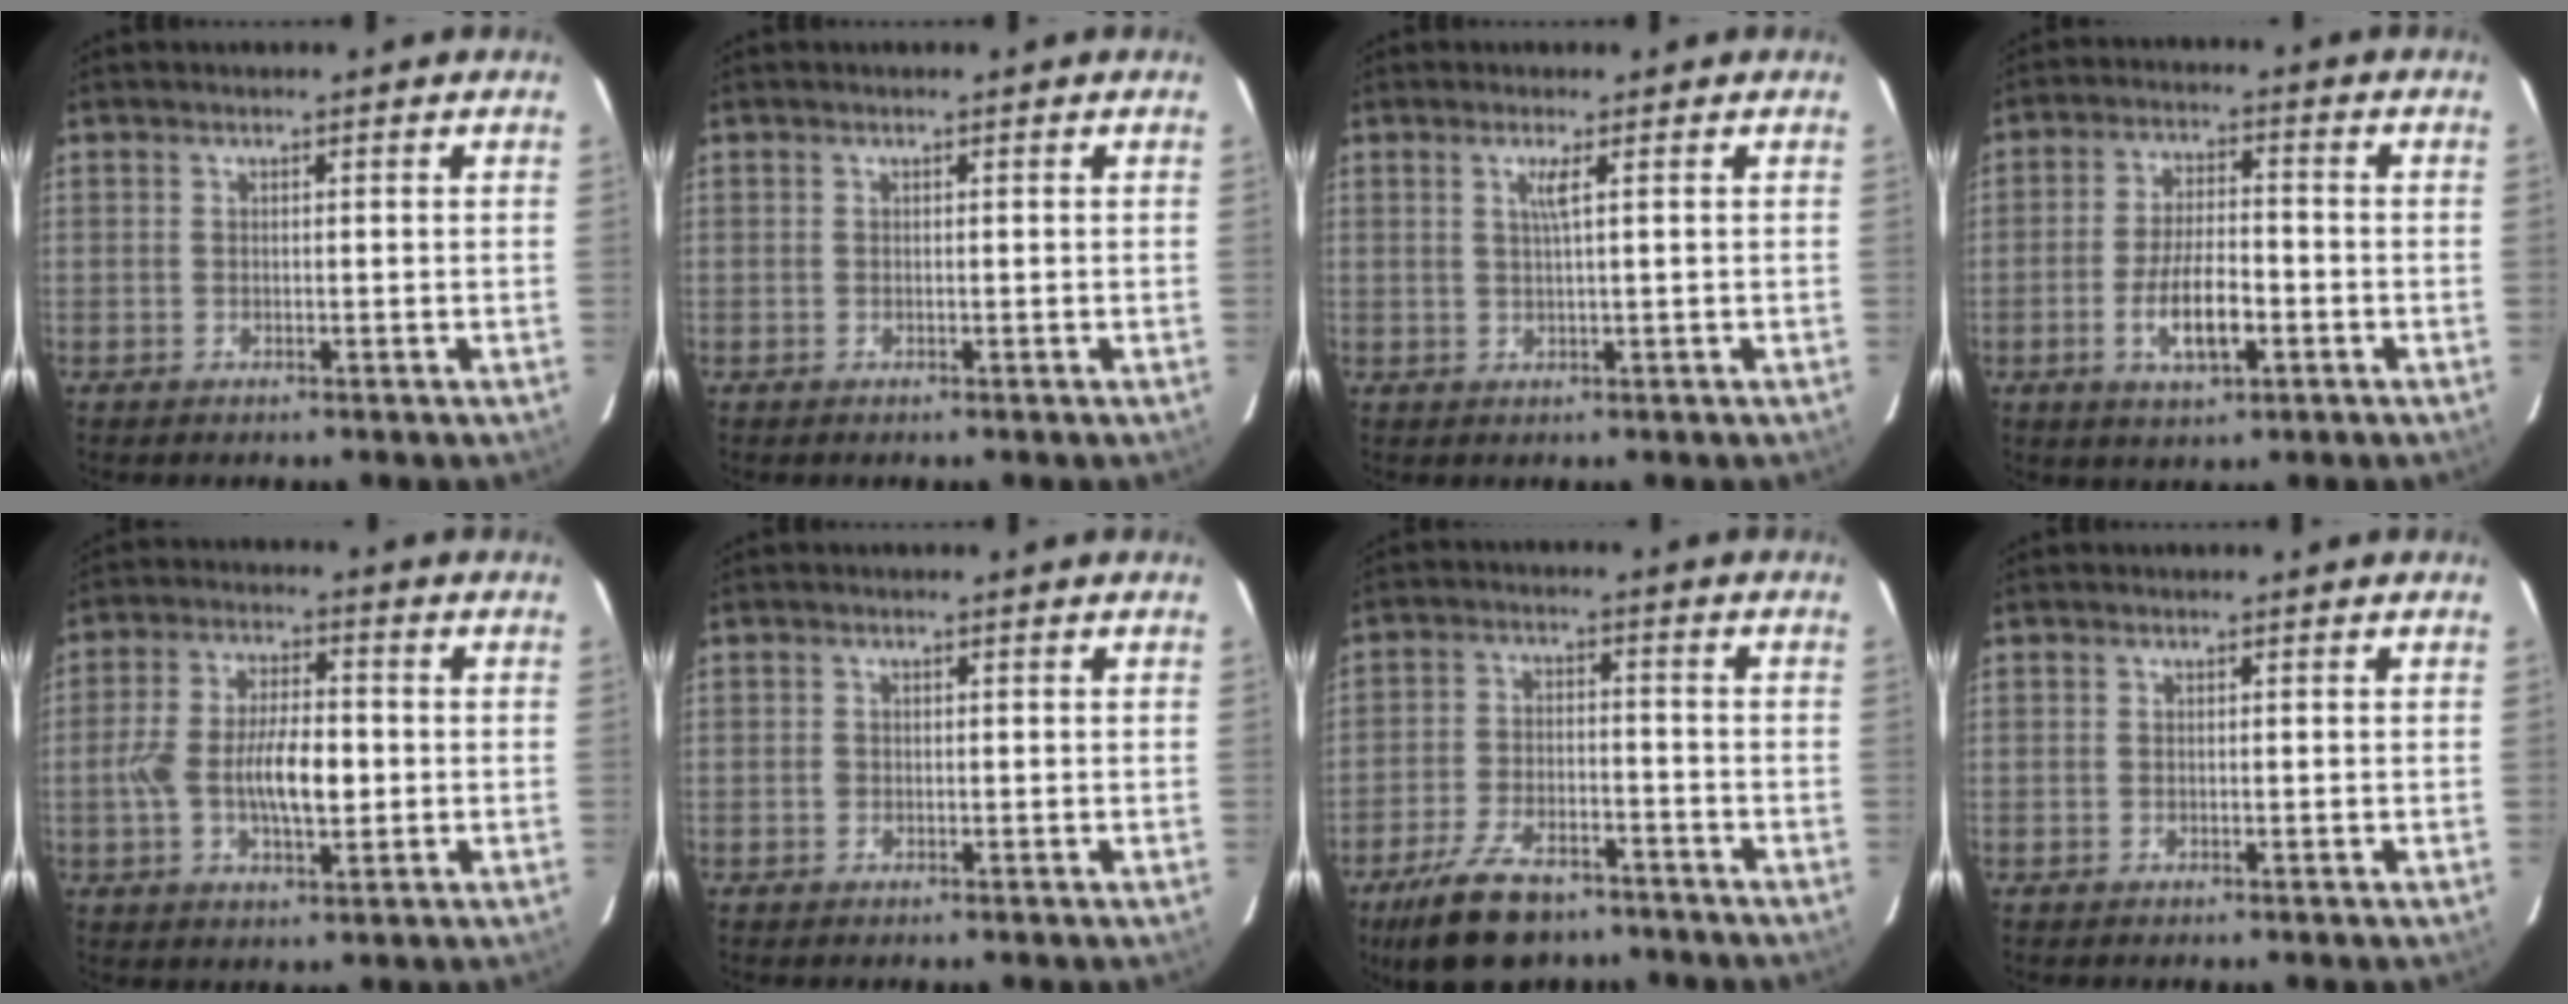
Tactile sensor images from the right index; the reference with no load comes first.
{"total": 0.0}
{"total": 1.9, "force": [0.7, -0.5, 1.8], "torque": [-0.033, -0.003, 0.015]}
{"total": 8.9, "force": [-3.2, 3.1, 7.7], "torque": [-0.152, -0.004, -0.053]}
{"total": 10.0, "force": [-1.5, 4.1, 9.0], "torque": [-0.176, 0.005, -0.026]}
{"total": 0.6, "force": [-0.1, 0.6, 0.1], "torque": [0.000, 0.001, -0.002]}
{"total": 13.6, "force": [-9.8, 6.2, 7.0], "torque": [-0.158, -0.006, -0.163]}
{"total": 0.0}